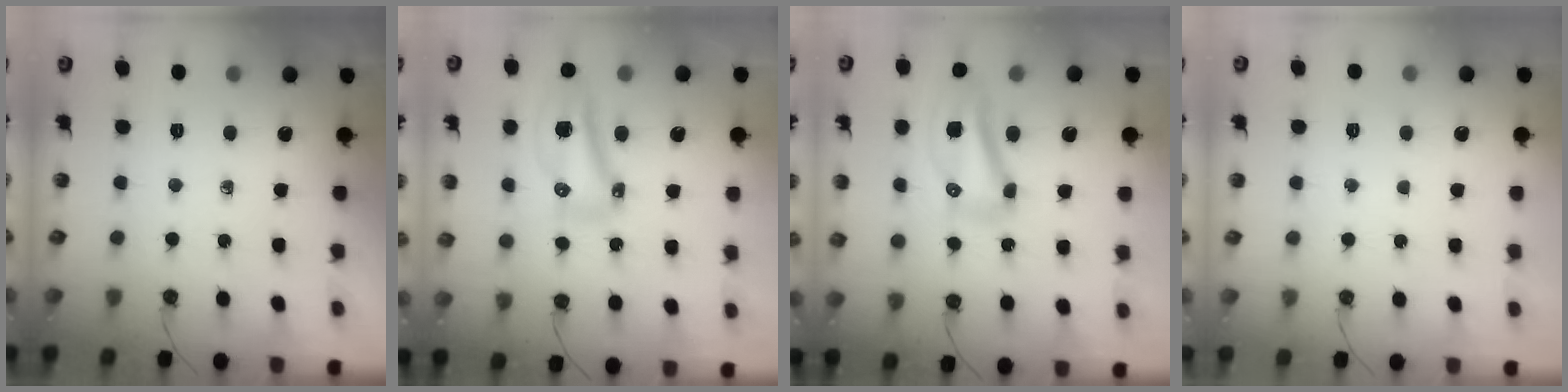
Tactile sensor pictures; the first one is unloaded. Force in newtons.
{"total": 18.9, "press": 14.1, "slide": 12.5}
{"total": 11.0, "press": 11.0, "slide": 1.2}
{"total": 1.3, "press": 1.3, "slide": 0.1}